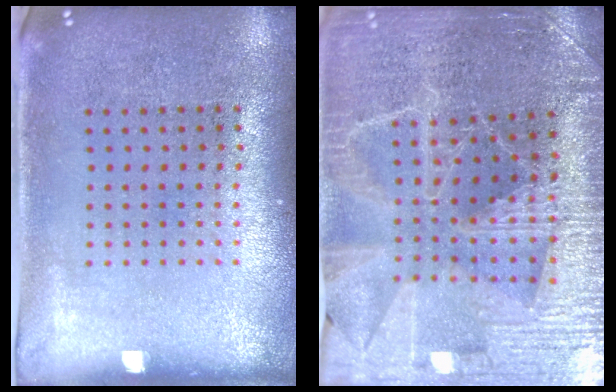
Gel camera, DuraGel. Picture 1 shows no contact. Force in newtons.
{"total": 3.8, "press": 3.7, "slide": 0.9}